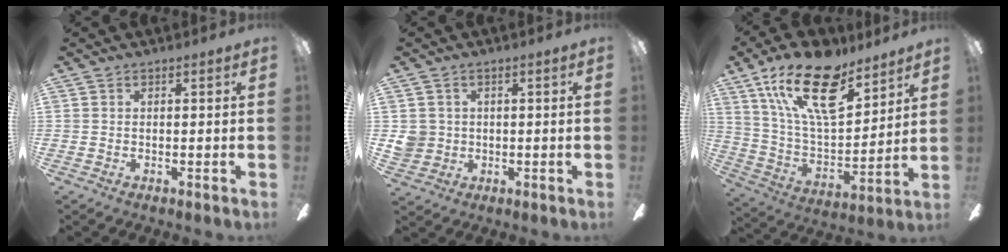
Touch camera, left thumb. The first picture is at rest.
{"total": 4.6, "force": [0.4, 4.5, 0.9], "torque": [-0.025, 0.009, 0.008]}
{"total": 22.6, "force": [14.0, 10.0, 14.6], "torque": [-0.268, -0.072, 0.244]}